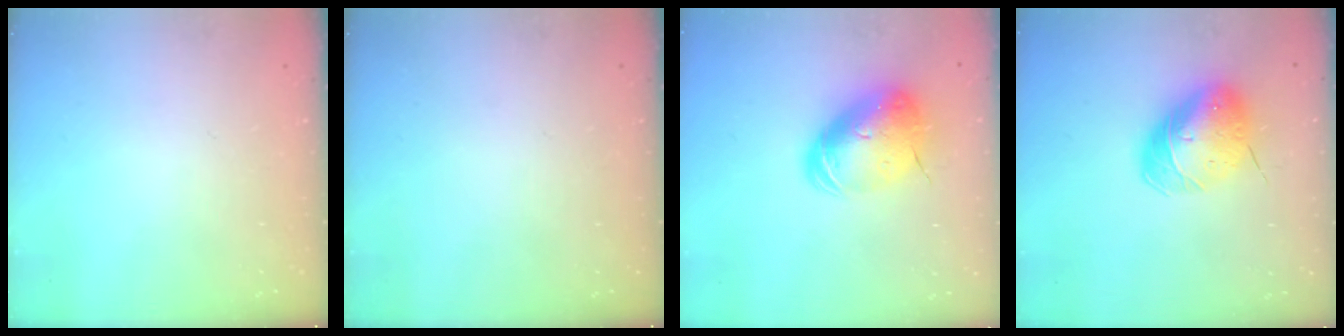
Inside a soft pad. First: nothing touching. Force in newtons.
{"total": 0.0}
{"total": 13.0, "press": 12.8, "slide": 2.1}
{"total": 9.4, "press": 9.2, "slide": 1.8}